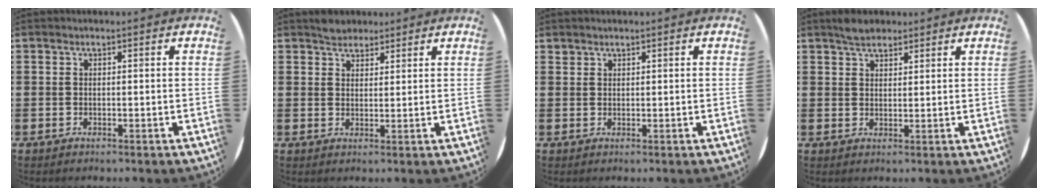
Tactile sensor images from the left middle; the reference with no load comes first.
{"total": 2.7, "force": [2.4, 1.1, -0.1], "torque": [0.006, 0.003, 0.047]}
{"total": 0.8, "force": [0.8, 0.2, -0.2], "torque": [0.004, 0.004, 0.015]}
{"total": 2.9, "force": [2.7, 1.0, 0.5], "torque": [-0.006, 0.000, 0.050]}